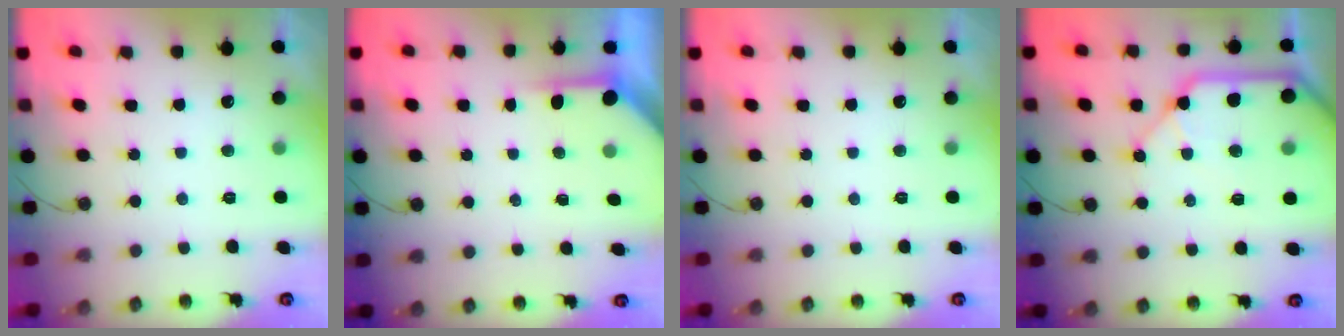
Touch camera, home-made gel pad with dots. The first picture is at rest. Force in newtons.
{"total": 4.0, "press": 3.9, "slide": 0.3}
{"total": 0.0}
{"total": 14.5, "press": 14.4, "slide": 2.1}